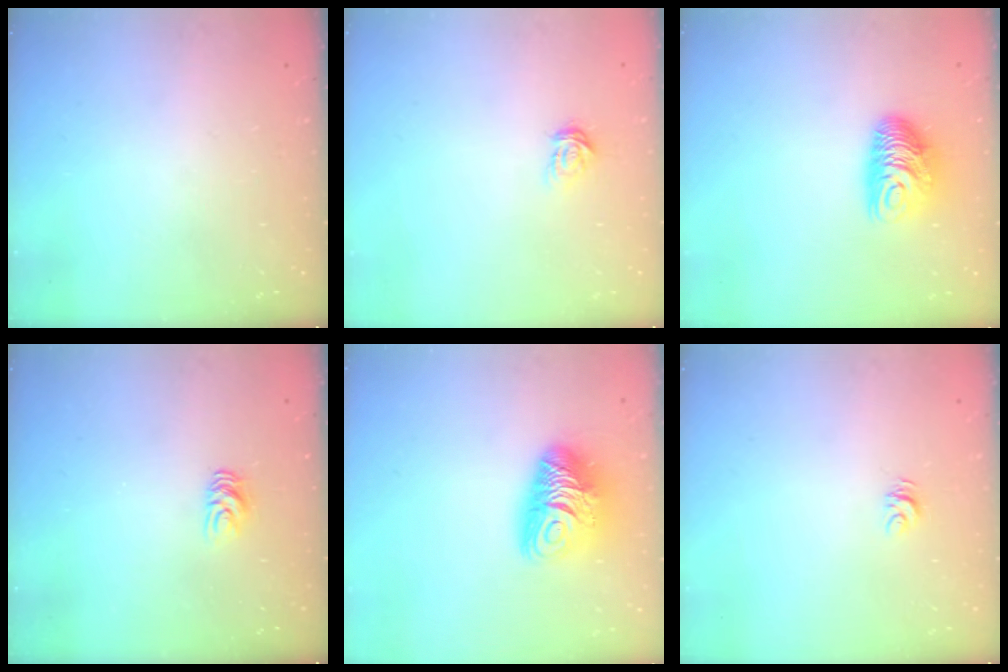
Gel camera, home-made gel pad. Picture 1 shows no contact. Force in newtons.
{"total": 3.5, "press": 3.5, "slide": 0.4}
{"total": 10.2, "press": 10.2, "slide": 0.4}
{"total": 6.3, "press": 6.2, "slide": 0.6}
{"total": 13.1, "press": 13.0, "slide": 1.4}
{"total": 3.7, "press": 3.7, "slide": 0.1}